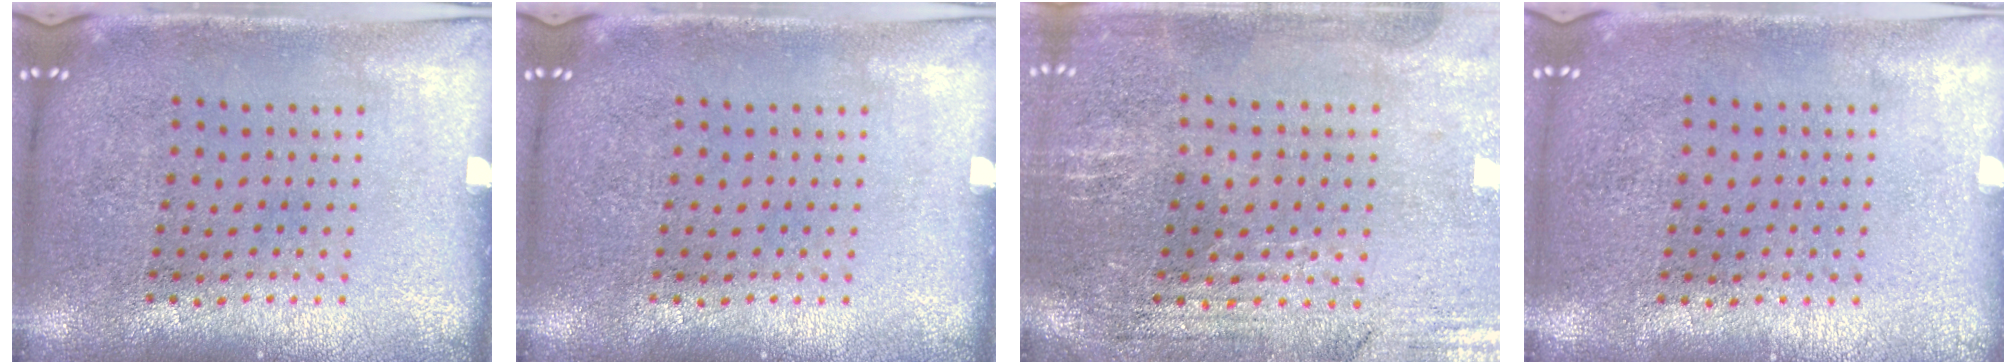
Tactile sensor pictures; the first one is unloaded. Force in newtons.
{"total": 0.0}
{"total": 0.9, "press": 0.8, "slide": 0.4}
{"total": 0.0}